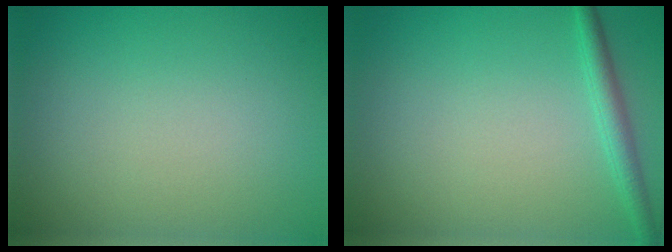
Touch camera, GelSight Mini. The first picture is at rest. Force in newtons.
{"total": 2.0, "press": 2.0, "slide": 0.1}